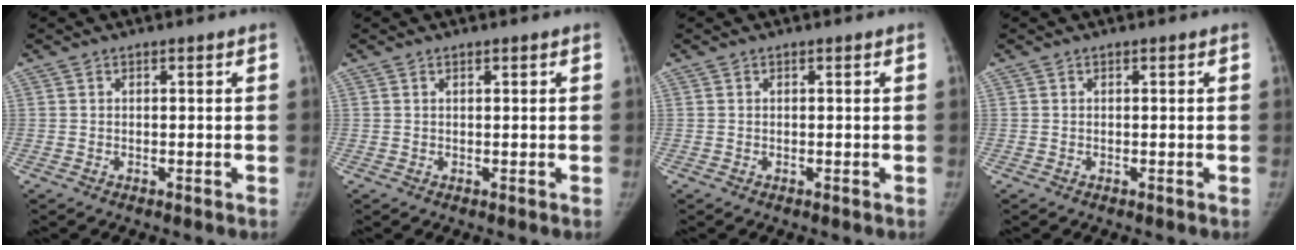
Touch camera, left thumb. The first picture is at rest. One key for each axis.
{"total": 0.0}
{"total": 0.0}
{"total": 0.0}